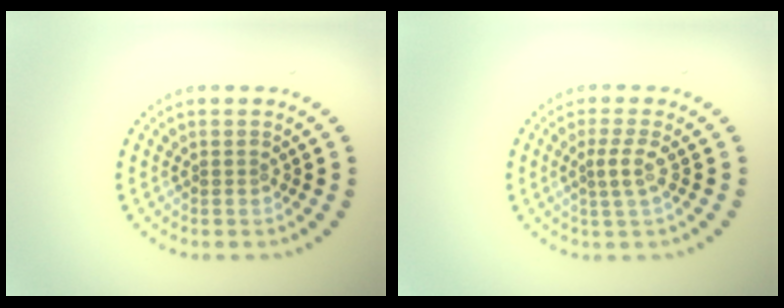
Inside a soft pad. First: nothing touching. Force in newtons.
{"total": 1.7, "press": 1.3, "slide": 1.2}